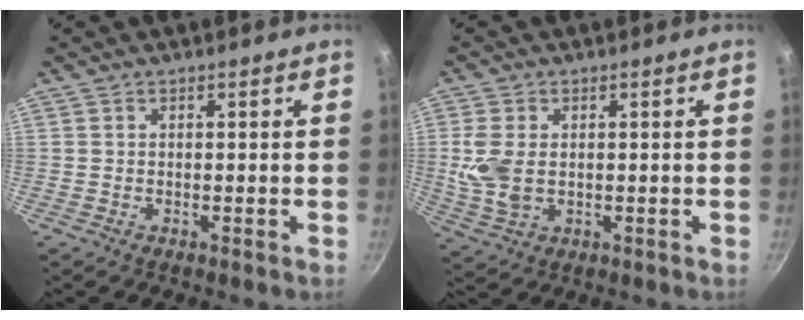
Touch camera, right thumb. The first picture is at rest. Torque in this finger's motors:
{"motor_torque": [0.44, 1.57, 1.18, 0.14, 0.11]}